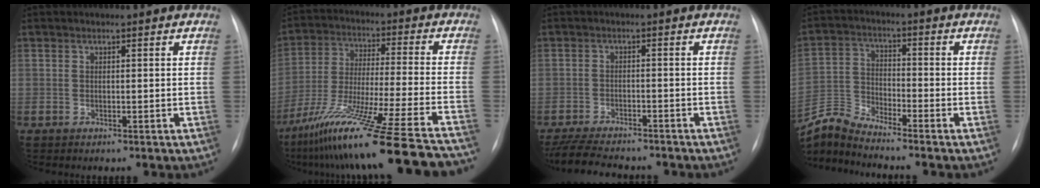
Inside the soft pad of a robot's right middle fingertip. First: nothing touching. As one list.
[{"total": 25.7, "force": [-21.1, -2.0, 14.6], "torque": [-0.207, -0.056, -0.339]}, {"total": 11.4, "force": [-10.1, 2.4, 4.8], "torque": [-0.086, -0.011, -0.150]}, {"total": 7.2, "force": [-7.1, -1.3, 0.4], "torque": [-0.022, -0.002, -0.143]}]